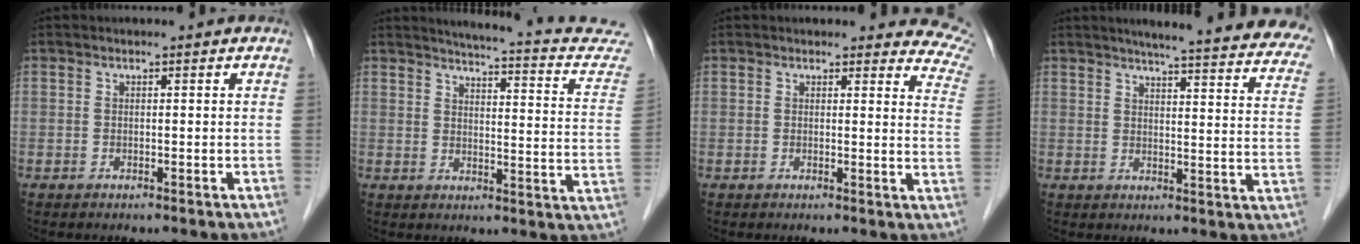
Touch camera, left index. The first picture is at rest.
{"total": 16.8, "force": [15.4, 1.8, 6.5], "torque": [-0.068, -0.058, 0.151]}
{"total": 9.1, "force": [8.6, 2.3, 1.7], "torque": [0.024, -0.049, 0.050]}
{"total": 25.0, "force": [22.1, 2.2, 11.5], "torque": [-0.141, -0.054, 0.241]}